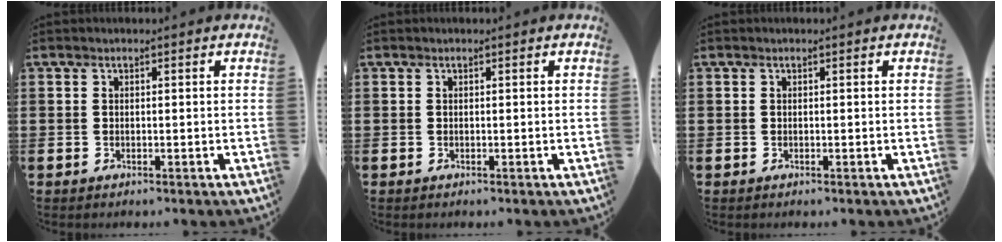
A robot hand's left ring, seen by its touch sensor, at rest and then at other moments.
{"total": 0.0}
{"total": 0.0}